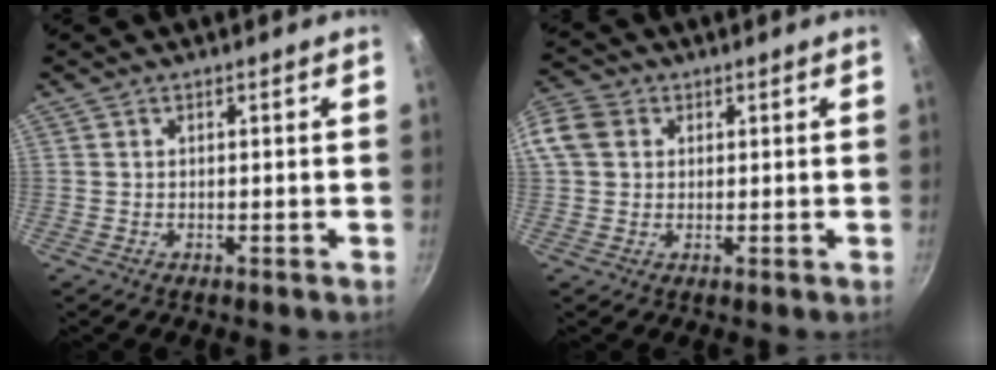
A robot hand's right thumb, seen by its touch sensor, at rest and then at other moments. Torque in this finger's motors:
{"motor_torque": [-0.22, 0.43, 0.24, 0.00, 0.14]}